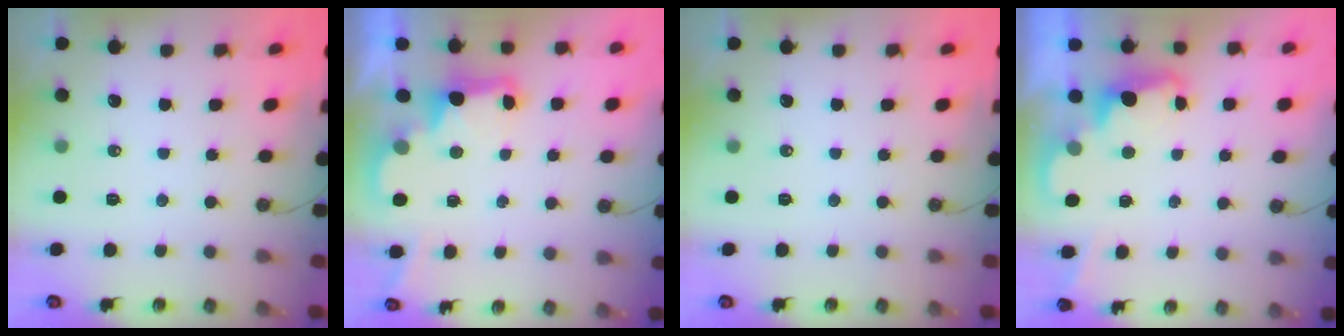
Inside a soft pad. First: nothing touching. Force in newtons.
{"total": 3.0, "press": 2.9, "slide": 0.6}
{"total": 0.0}
{"total": 2.5, "press": 2.5, "slide": 0.5}